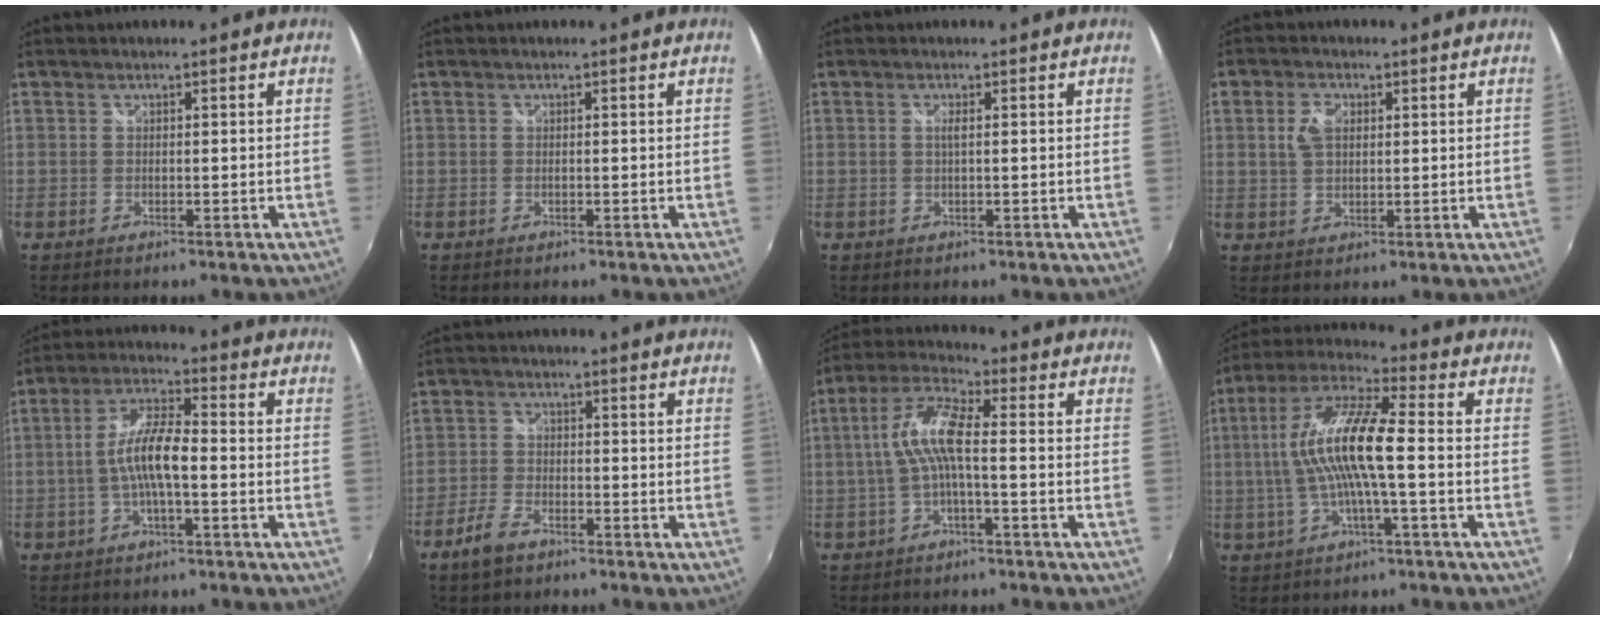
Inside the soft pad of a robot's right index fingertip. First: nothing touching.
{"total": 0.0}
{"total": 0.9, "force": [0.1, -0.2, 0.9], "torque": [-0.017, 0.000, 0.000]}
{"total": 4.3, "force": [1.1, 2.8, 3.0], "torque": [-0.056, 0.008, 0.021]}
{"total": 8.7, "force": [-1.7, 2.0, 8.3], "torque": [-0.170, 0.010, -0.032]}
{"total": 5.4, "force": [-3.7, 2.6, 2.9], "torque": [-0.076, 0.000, -0.073]}
{"total": 8.1, "force": [-0.8, 1.5, 7.9], "torque": [-0.172, 0.015, -0.014]}
{"total": 14.1, "force": [-0.8, 2.0, 13.9], "torque": [-0.267, 0.012, -0.019]}